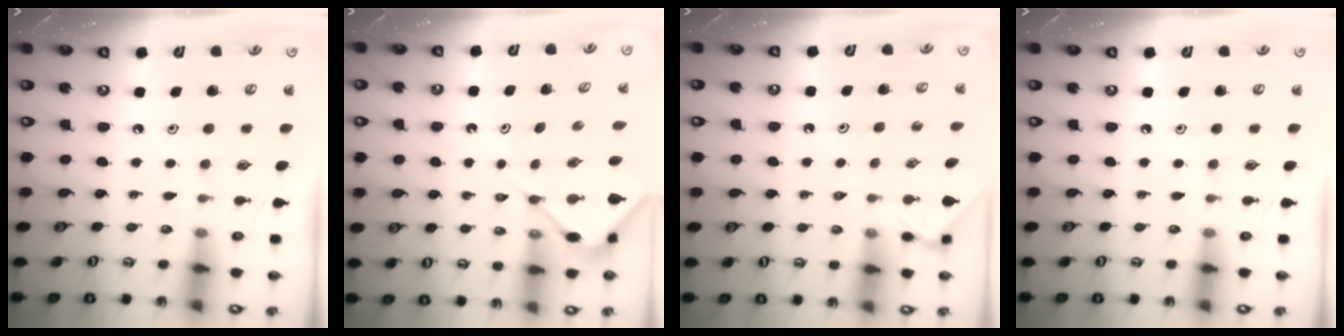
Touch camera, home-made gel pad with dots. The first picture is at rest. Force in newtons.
{"total": 5.6, "press": 5.5, "slide": 0.6}
{"total": 2.5, "press": 2.5, "slide": 0.4}
{"total": 0.0}